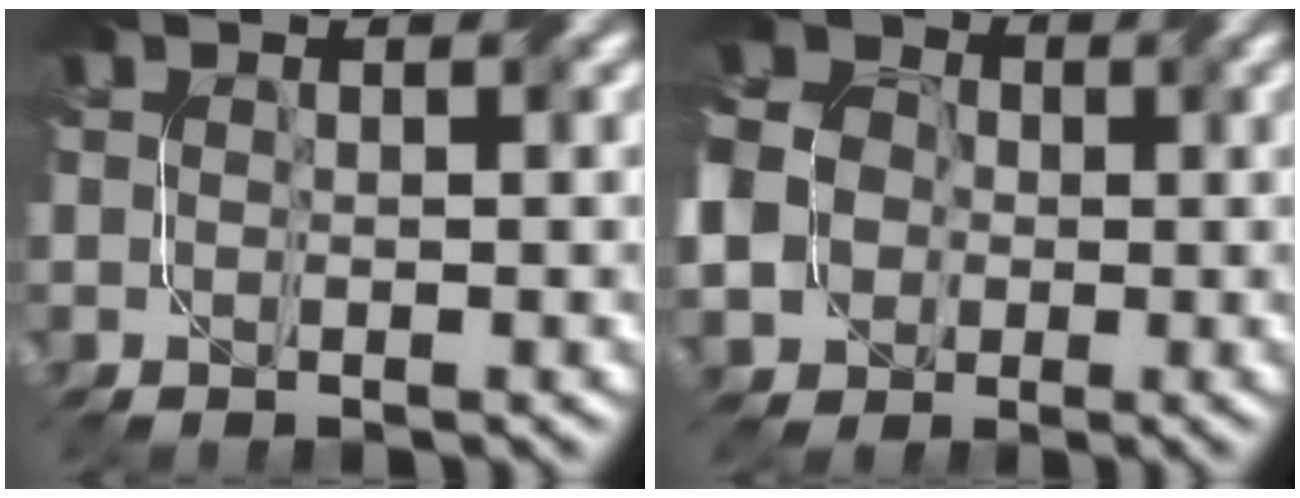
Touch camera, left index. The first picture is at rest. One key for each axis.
{"total": 10.2, "fx": -1.9, "fy": 9.4, "fz": 3.6, "tx": -0.100, "ty": -0.011, "tz": -0.055}